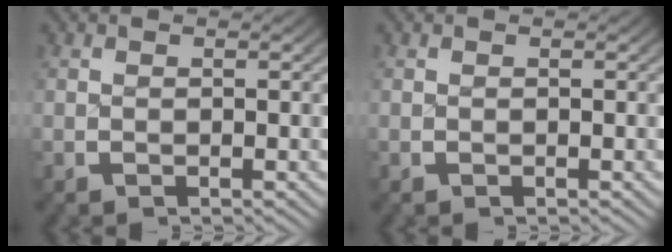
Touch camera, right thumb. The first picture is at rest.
{"total": 0.0}